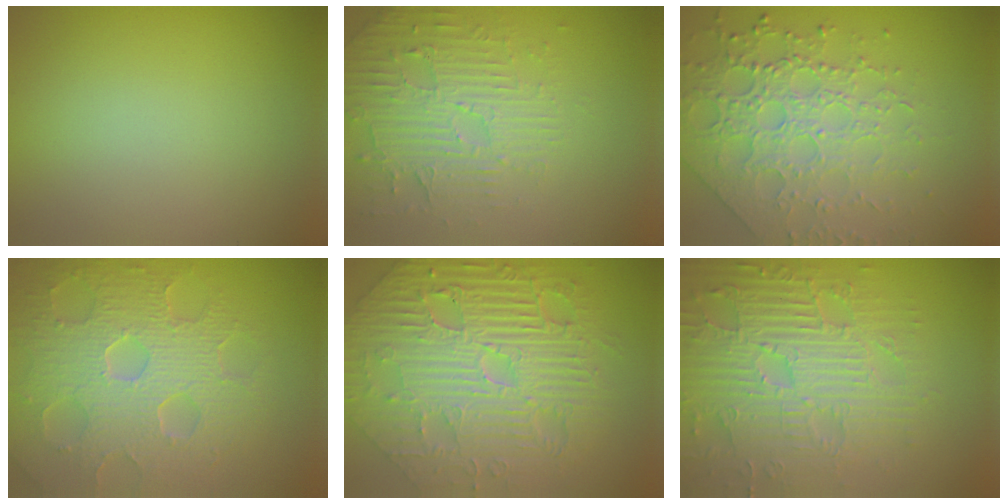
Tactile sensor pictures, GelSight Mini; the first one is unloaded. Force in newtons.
{"total": 4.6, "press": 3.6, "slide": 2.8}
{"total": 5.7, "press": 5.0, "slide": 2.8}
{"total": 8.3, "press": 5.9, "slide": 5.9}
{"total": 11.9, "press": 7.8, "slide": 9.0}
{"total": 7.7, "press": 5.9, "slide": 4.8}